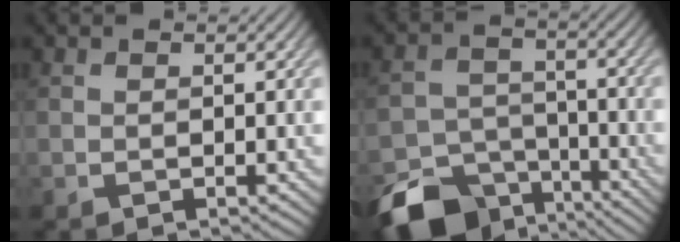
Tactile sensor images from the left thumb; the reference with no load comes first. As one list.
[{"total": 12.0, "force": [-8.4, 6.8, 5.2], "torque": [-0.103, -0.026, -0.142]}]